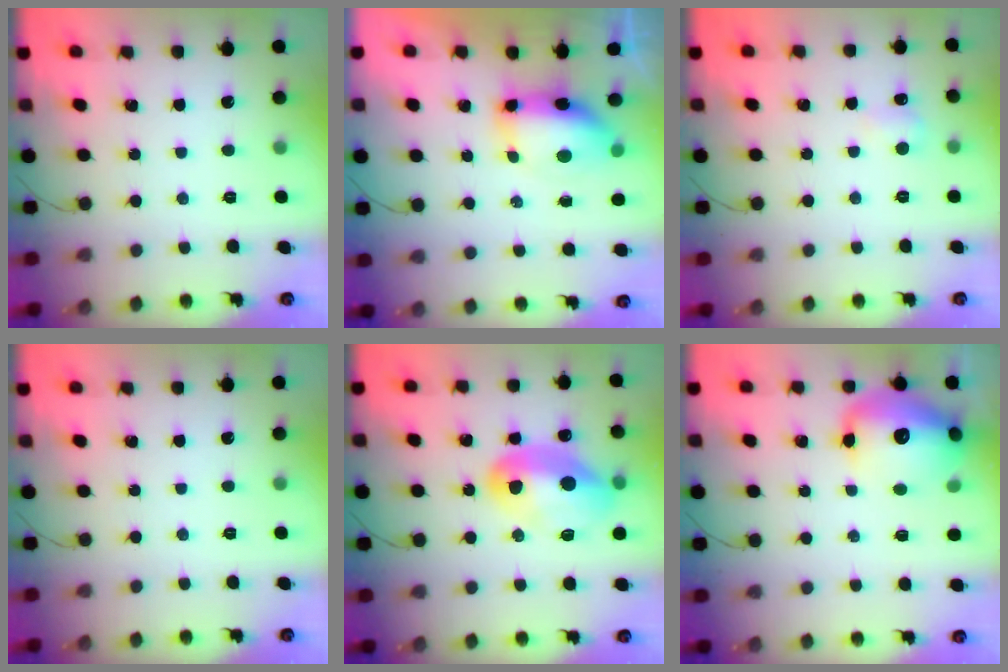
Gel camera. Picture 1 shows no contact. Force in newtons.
{"total": 8.6, "press": 8.4, "slide": 1.6}
{"total": 5.9, "press": 5.7, "slide": 1.7}
{"total": 0.0}
{"total": 16.2, "press": 16.1, "slide": 0.9}
{"total": 15.7, "press": 15.4, "slide": 3.4}